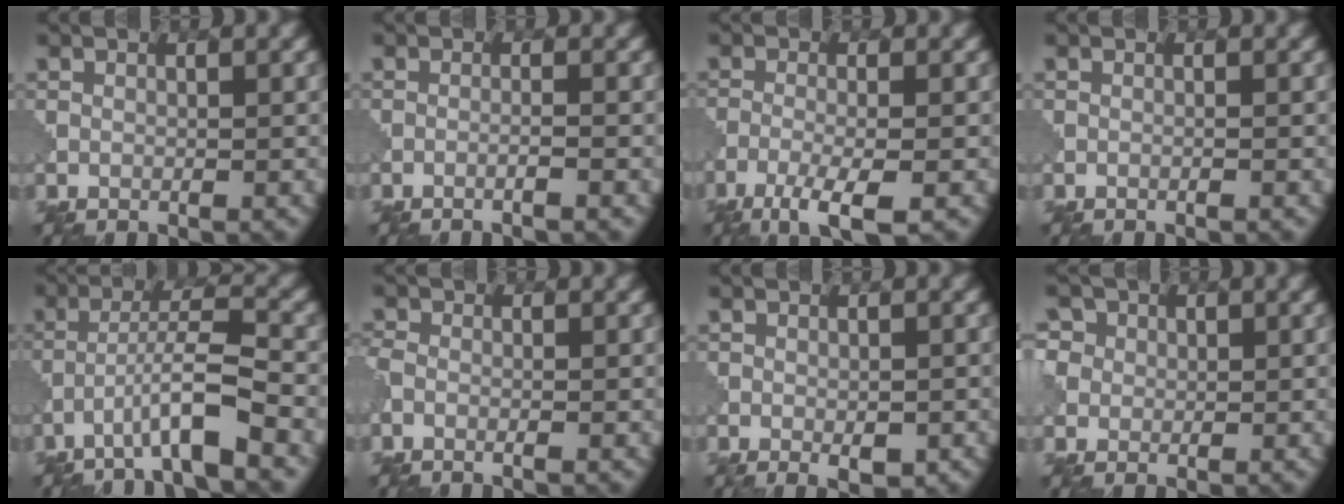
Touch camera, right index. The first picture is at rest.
{"total": 1.2, "force": [-1.0, 0.1, 0.7], "torque": [0.004, 0.000, -0.035]}
{"total": 4.3, "force": [-3.0, 0.5, 3.0], "torque": [-0.056, -0.004, -0.060]}
{"total": 0.5, "force": [-0.2, 0.3, 0.4], "torque": [0.009, -0.003, -0.019]}
{"total": 4.8, "force": [-3.4, -0.4, 3.4], "torque": [-0.061, 0.018, -0.065]}
{"total": 1.2, "force": [-0.7, 0.6, 0.7], "torque": [-0.009, 0.003, -0.027]}
{"total": 1.4, "force": [-1.0, 0.1, 0.9], "torque": [-0.020, -0.008, -0.009]}
{"total": 2.4, "force": [0.9, 2.3, 0.1], "torque": [-0.022, 0.007, 0.011]}